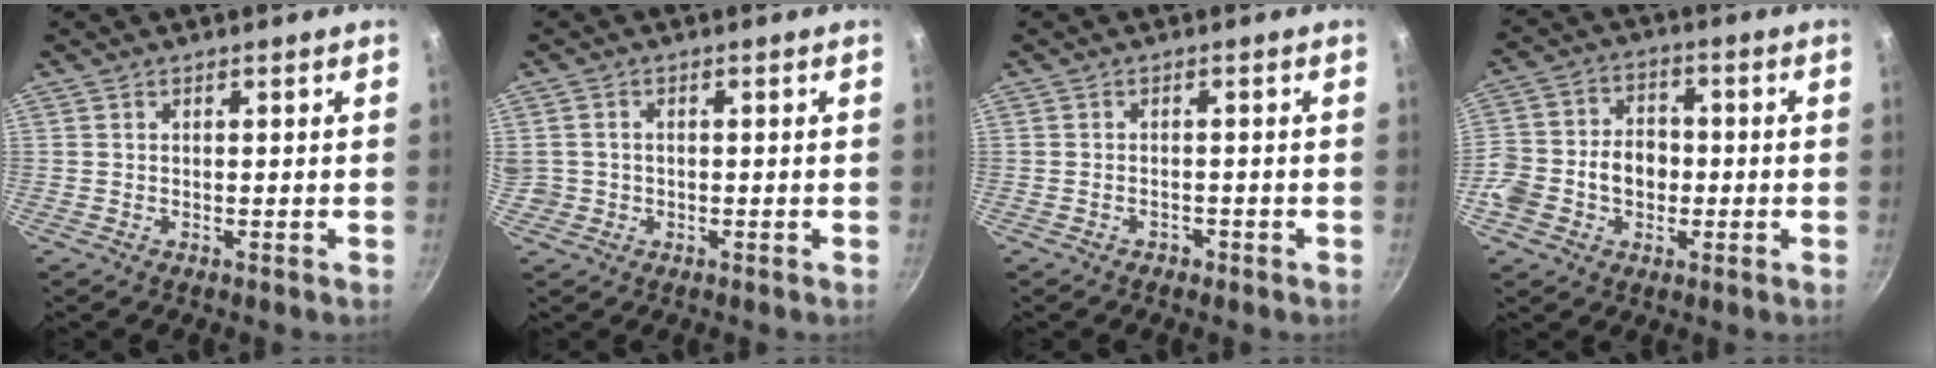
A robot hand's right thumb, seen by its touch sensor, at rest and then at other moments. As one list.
[{"total": 3.8, "force": [-0.3, 3.5, 1.4], "torque": [-0.026, 0.011, 0.000]}, {"total": 1.3, "force": [-0.8, 0.9, 0.2], "torque": [0.001, 0.009, -0.013]}, {"total": 12.6, "force": [-2.2, 9.5, 7.9], "torque": [-0.131, 0.036, -0.041]}]